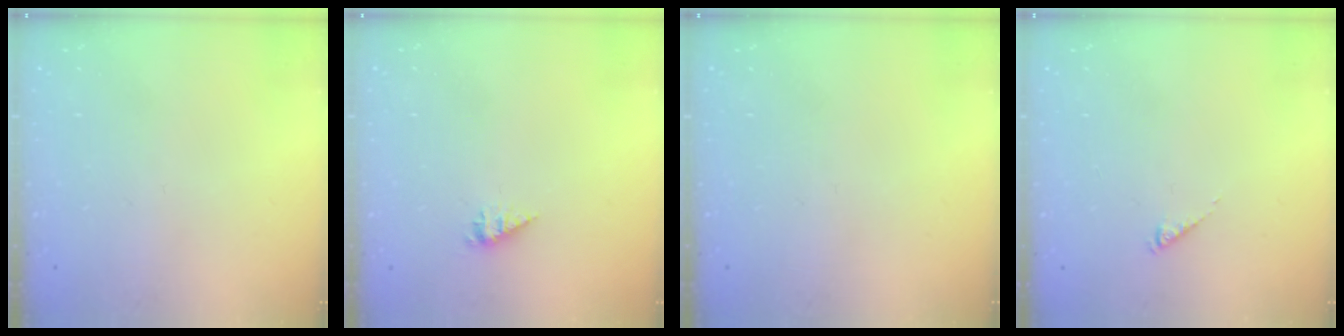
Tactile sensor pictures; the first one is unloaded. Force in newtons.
{"total": 2.3, "press": 2.3, "slide": 0.3}
{"total": 0.0}
{"total": 0.6, "press": 0.6, "slide": 0.1}